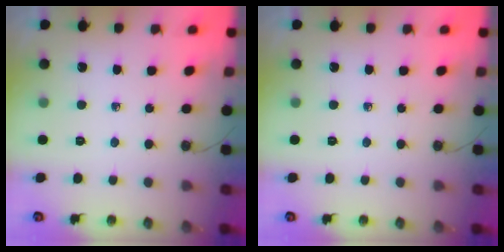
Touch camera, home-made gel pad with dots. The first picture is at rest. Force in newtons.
{"total": 0.0}